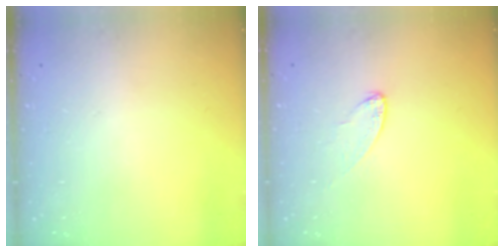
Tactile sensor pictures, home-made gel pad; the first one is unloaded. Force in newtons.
{"total": 5.4, "press": 5.4, "slide": 0.4}